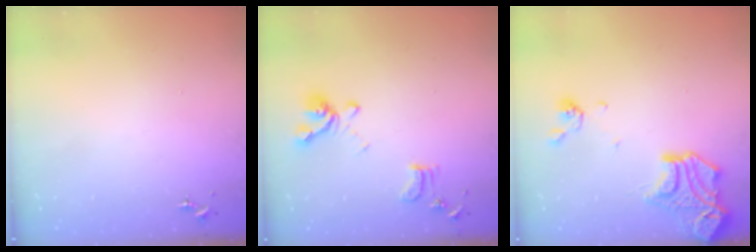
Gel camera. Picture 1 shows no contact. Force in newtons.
{"total": 14.3, "press": 14.2, "slide": 1.4}
{"total": 17.6, "press": 17.5, "slide": 1.9}